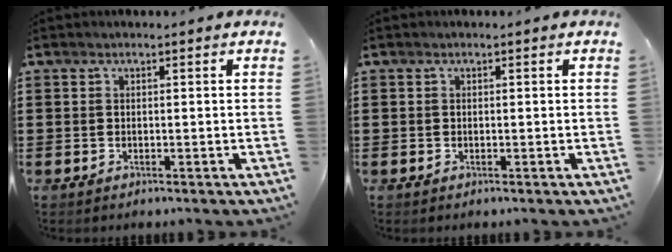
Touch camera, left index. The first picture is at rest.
{"total": 0.0}